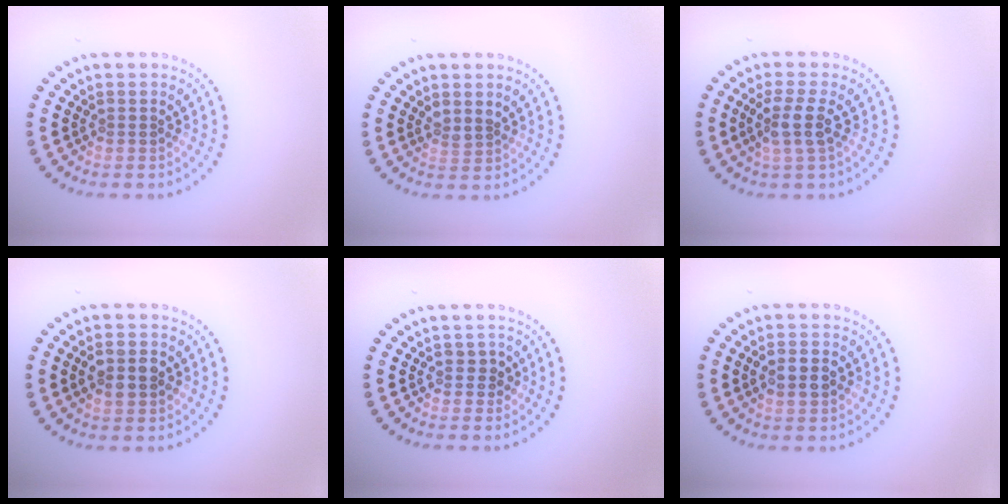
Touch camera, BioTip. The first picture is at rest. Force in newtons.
{"total": 1.4, "press": 1.0, "slide": 0.9}
{"total": 2.6, "press": 2.1, "slide": 1.5}
{"total": 2.8, "press": 2.8, "slide": 0.2}
{"total": 1.1, "press": 1.0, "slide": 0.6}
{"total": 2.4, "press": 2.4, "slide": 0.2}